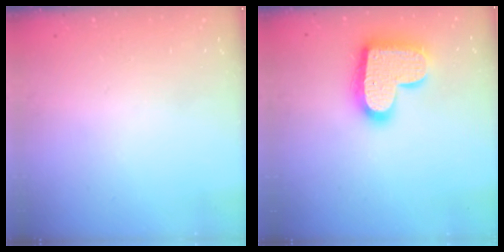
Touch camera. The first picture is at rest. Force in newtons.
{"total": 18.1, "press": 18.1, "slide": 1.1}